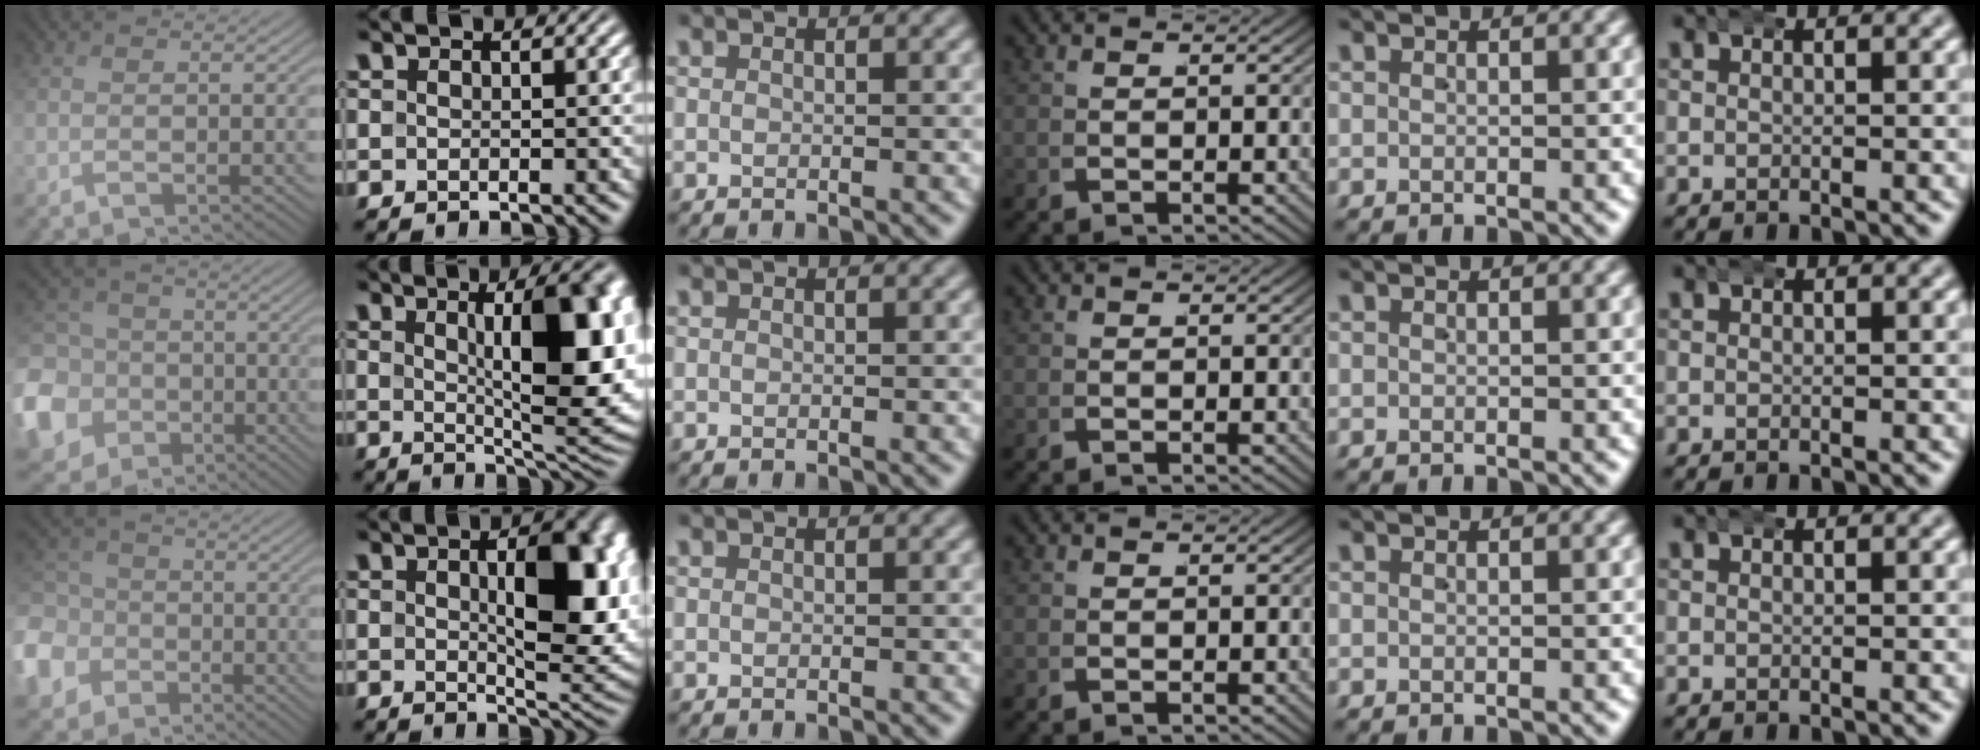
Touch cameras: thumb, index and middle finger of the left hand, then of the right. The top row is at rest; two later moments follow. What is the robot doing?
{"motion": "wrap", "object": "aluminum foil"}